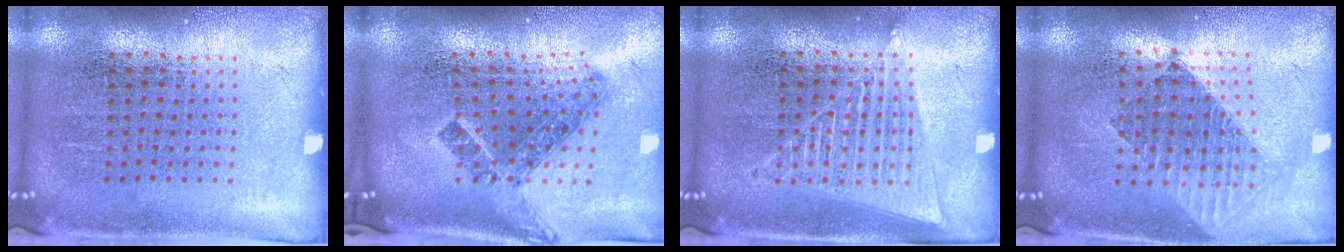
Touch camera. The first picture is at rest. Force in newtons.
{"total": 1.6, "press": 1.1, "slide": 1.1}
{"total": 1.4, "press": 1.4, "slide": 0.1}
{"total": 1.5, "press": 1.3, "slide": 0.9}